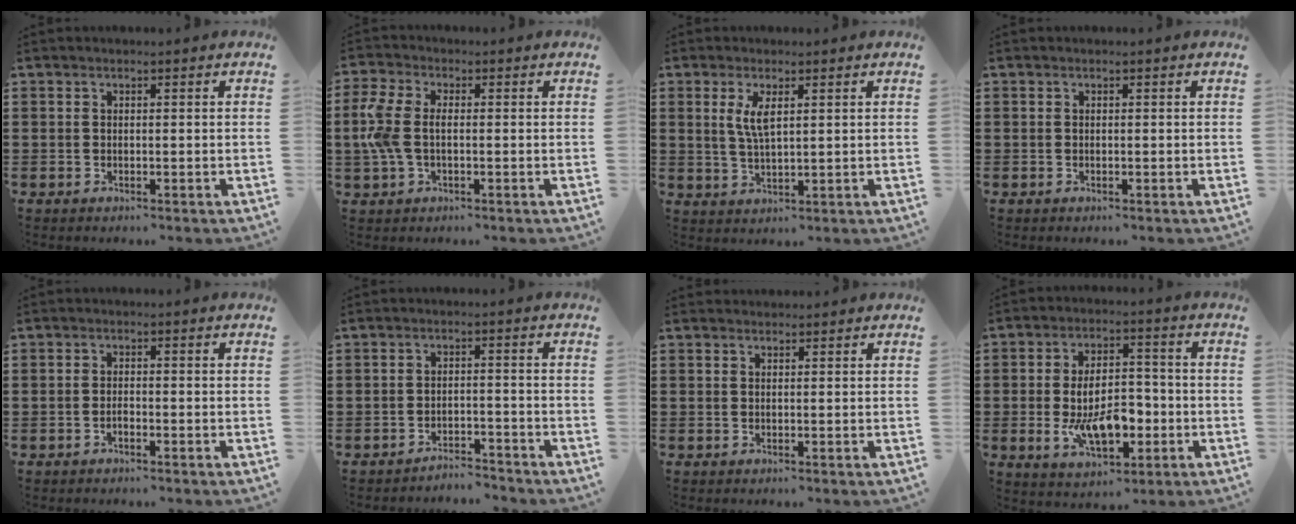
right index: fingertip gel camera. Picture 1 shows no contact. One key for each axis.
{"total": 5.6, "fx": -0.2, "fy": 3.1, "fz": 4.6, "tx": -0.130, "ty": -0.005, "tz": -0.017}
{"total": 4.1, "fx": 1.4, "fy": 1.3, "fz": 3.6, "tx": -0.076, "ty": 0.005, "tz": 0.022}
{"total": 0.0}
{"total": 0.9, "fx": -0.7, "fy": 0.1, "fz": 0.6, "tx": -0.015, "ty": -0.005, "tz": -0.012}
{"total": 3.1, "fx": -3.1, "fy": 0.2, "fz": 0.0, "tx": -0.006, "ty": 0.001, "tz": -0.066}
{"total": 0.9, "fx": 0.8, "fy": 0.3, "fz": -0.1, "tx": 0.002, "ty": 0.003, "tz": 0.015}
{"total": 10.1, "fx": -2.3, "fy": 5.4, "fz": 8.3, "tx": -0.141, "ty": -0.002, "tz": -0.043}